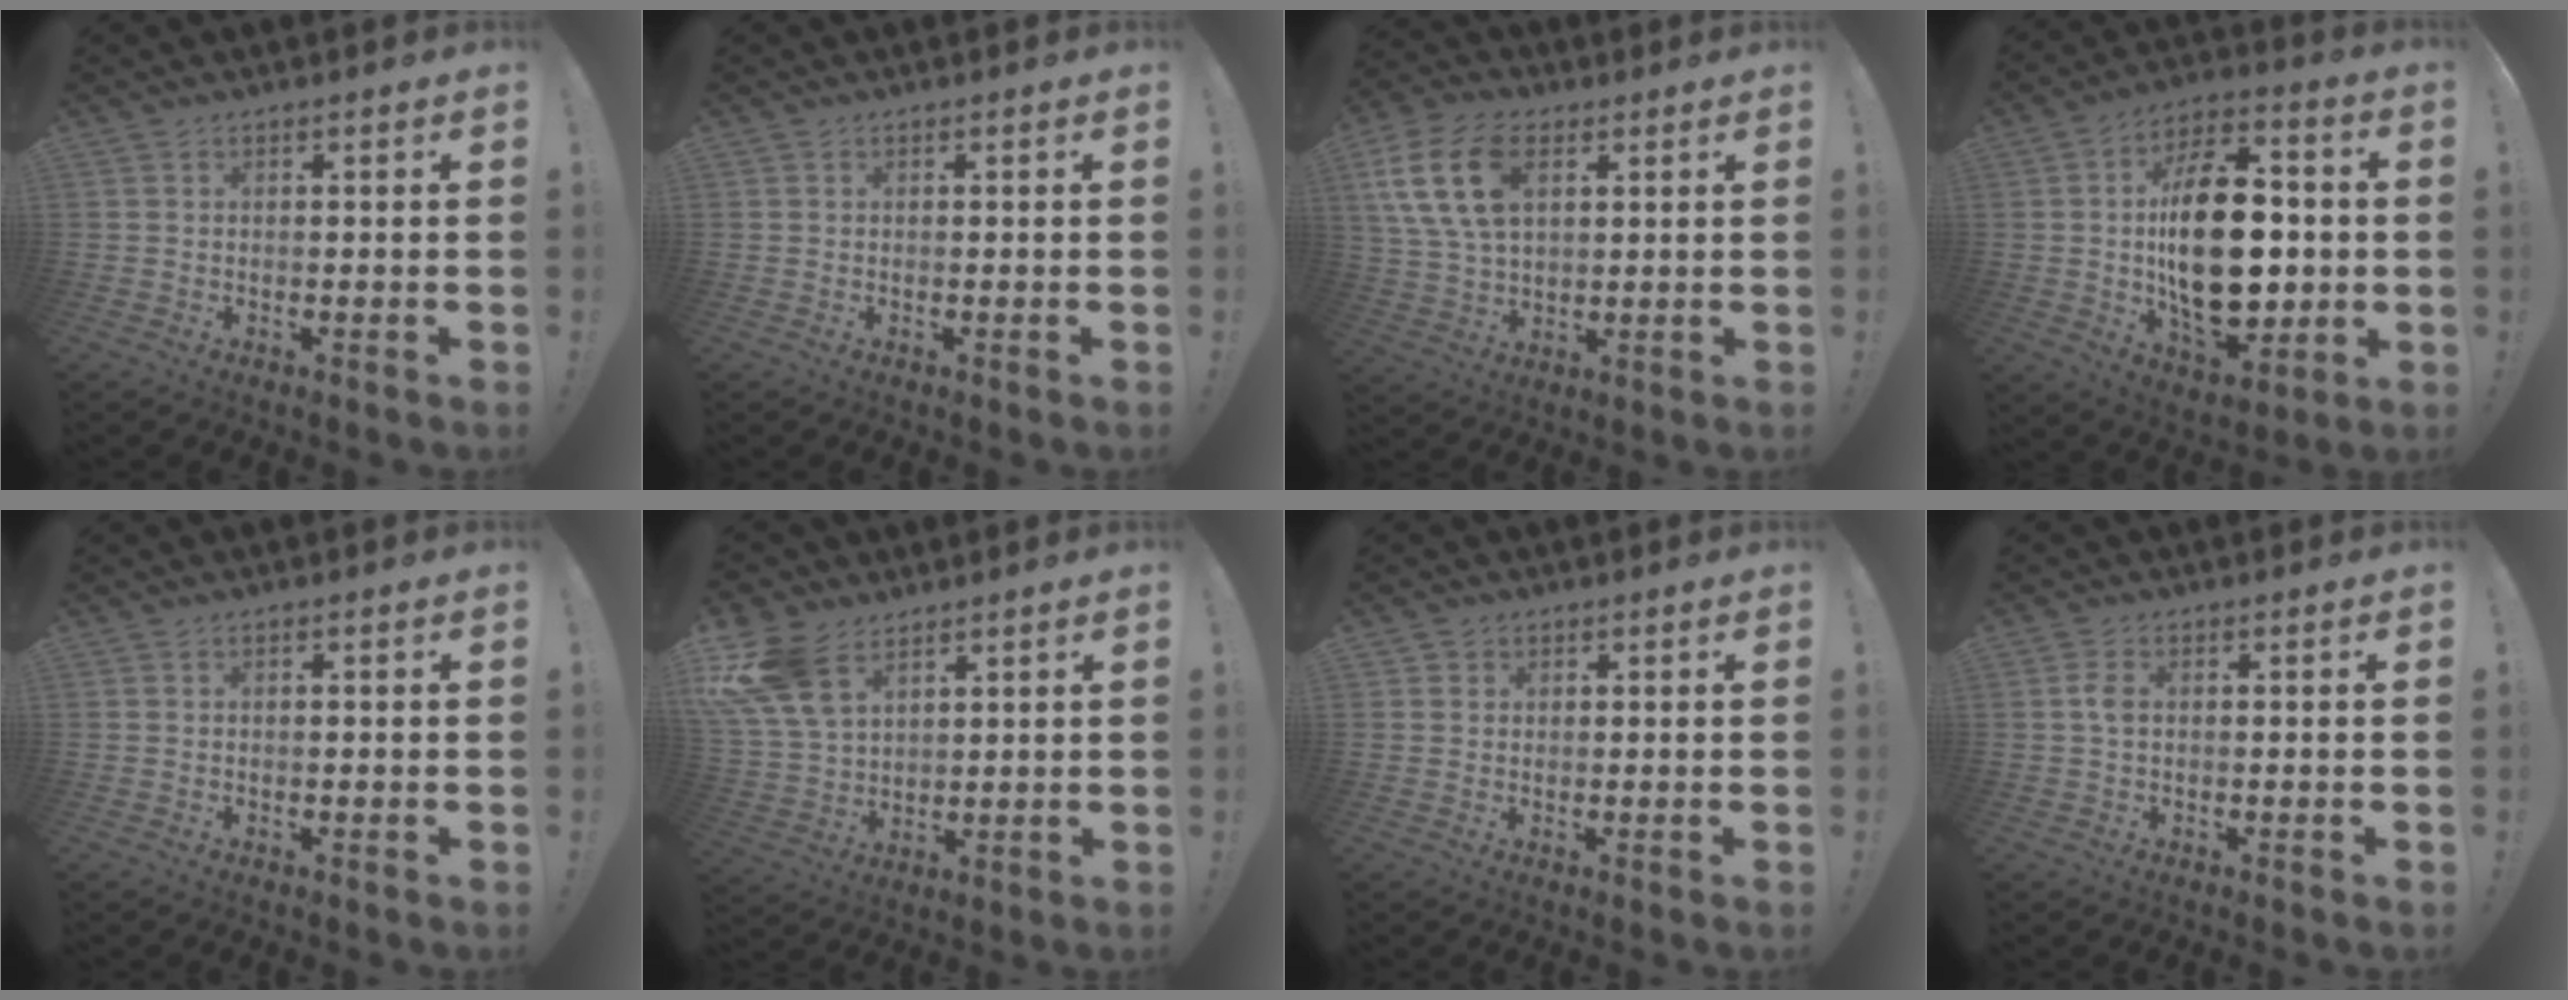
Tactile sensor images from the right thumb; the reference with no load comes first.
{"total": 0.0}
{"total": 16.4, "force": [5.9, 10.3, 11.3], "torque": [-0.229, -0.003, 0.110]}
{"total": 26.5, "force": [-0.6, 15.1, 21.8], "torque": [-0.367, 0.002, -0.001]}
{"total": 0.0}
{"total": 14.5, "force": [8.0, 9.0, 8.0], "torque": [-0.155, -0.034, 0.158]}
{"total": 1.7, "force": [0.8, 1.5, 0.2], "torque": [0.003, 0.000, 0.012]}
{"total": 3.0, "force": [0.3, 1.8, 2.5], "torque": [-0.047, 0.008, 0.005]}